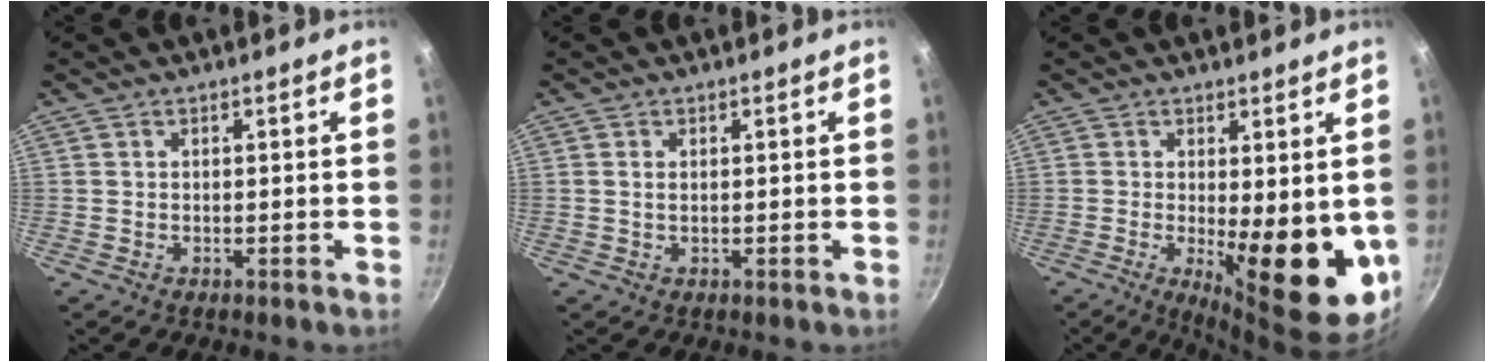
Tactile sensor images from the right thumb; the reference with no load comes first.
{"total": 1.0, "force": [0.2, 0.6, 0.8], "torque": [-0.016, 0.001, 0.002]}
{"total": 14.4, "force": [-1.5, 5.0, 13.4], "torque": [-0.153, -0.022, -0.005]}